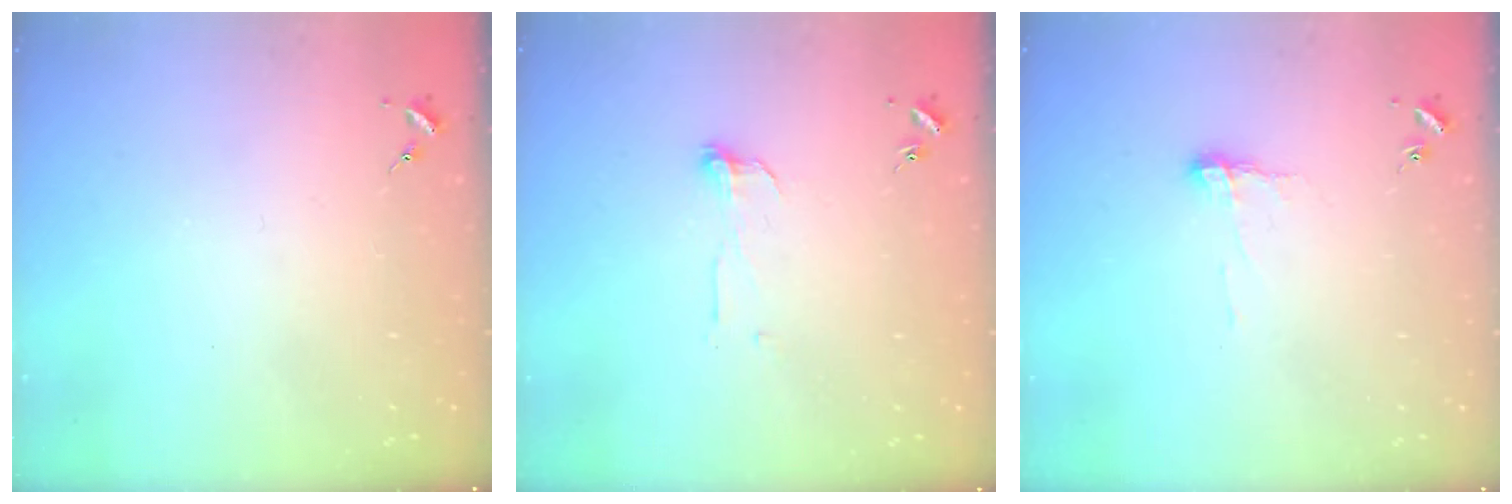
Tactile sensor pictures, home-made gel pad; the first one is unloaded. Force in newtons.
{"total": 6.9, "press": 6.9, "slide": 0.6}
{"total": 6.2, "press": 6.1, "slide": 0.6}